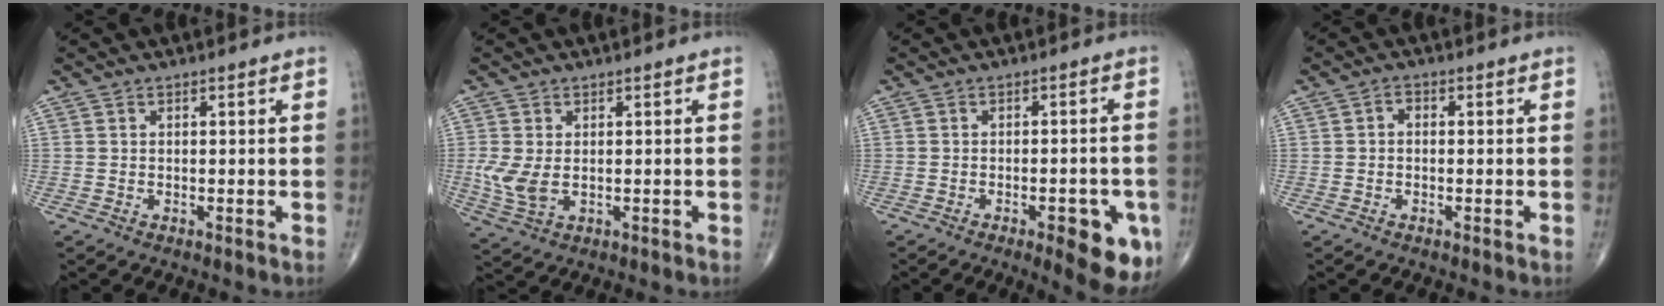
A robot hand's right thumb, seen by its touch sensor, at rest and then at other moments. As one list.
[{"total": 5.5, "force": [-0.1, 3.4, 4.3], "torque": [-0.102, -0.012, 0.005]}, {"total": 10.3, "force": [-4.3, 3.6, 8.6], "torque": [-0.085, 0.008, -0.047]}, {"total": 1.5, "force": [-0.1, 1.1, 1.0], "torque": [-0.009, 0.007, -0.007]}]